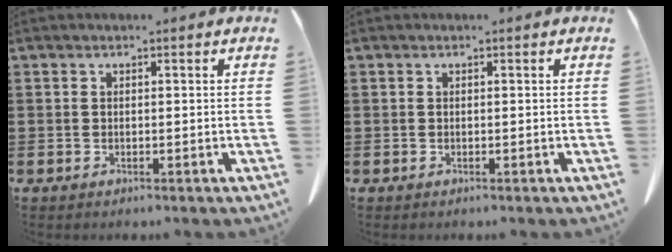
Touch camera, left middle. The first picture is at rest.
{"total": 0.0}